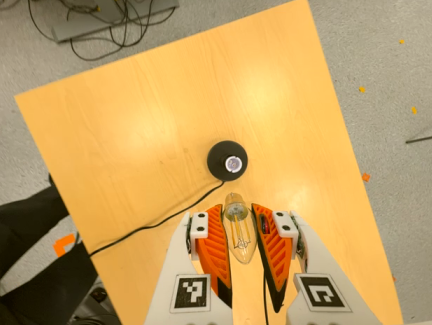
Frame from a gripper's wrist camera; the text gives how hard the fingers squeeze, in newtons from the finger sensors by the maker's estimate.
{"total": 20.8, "left": 22.6, "right": 19.0}